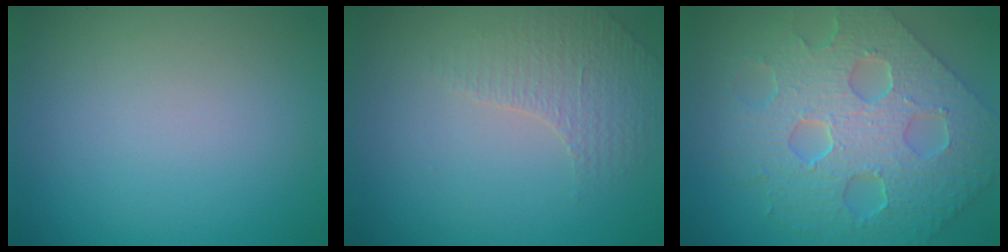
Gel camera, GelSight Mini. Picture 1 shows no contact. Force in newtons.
{"total": 1.5, "press": 1.2, "slide": 0.8}
{"total": 8.1, "press": 6.7, "slide": 4.6}